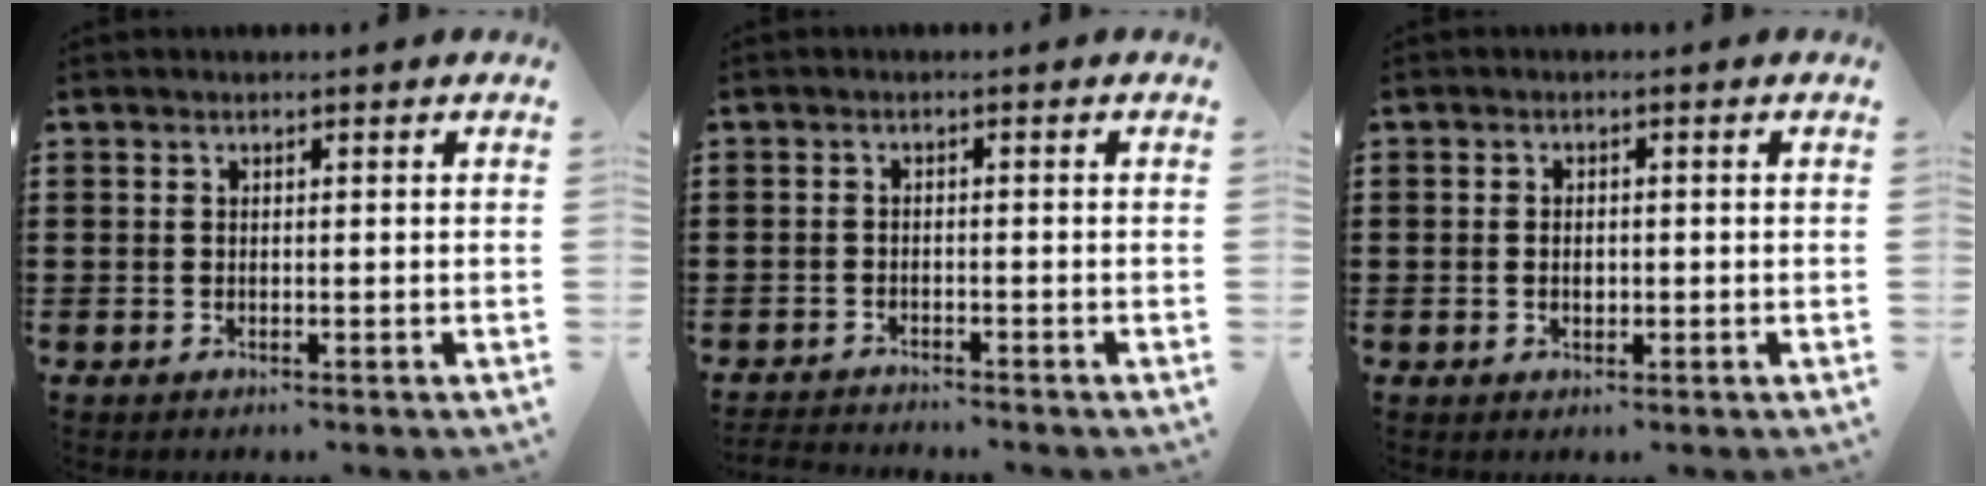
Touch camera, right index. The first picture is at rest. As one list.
[{"total": 1.8, "force": [-1.8, 0.0, -0.1], "torque": [-0.004, 0.001, -0.039]}, {"total": 1.7, "force": [-0.3, 0.9, 1.4], "torque": [-0.028, 0.004, -0.007]}]